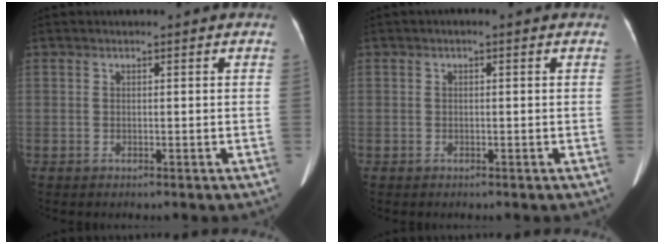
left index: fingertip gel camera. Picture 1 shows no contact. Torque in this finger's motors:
{"motor_torque": [-0.13, -0.26, -0.44, -0.06]}